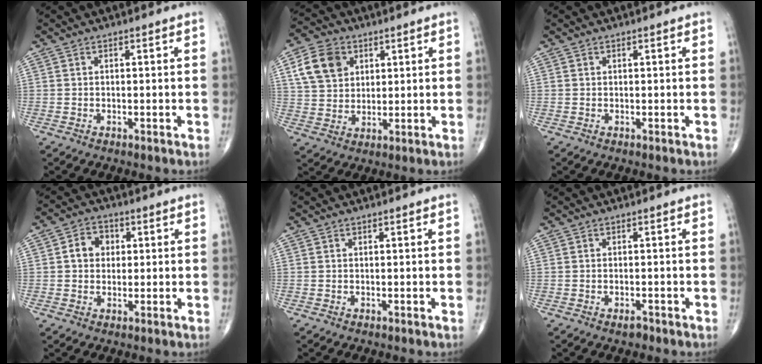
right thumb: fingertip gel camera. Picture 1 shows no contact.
{"total": 10.2, "force": [3.6, 7.7, 5.7], "torque": [-0.089, -0.001, 0.066]}
{"total": 0.0}
{"total": 5.4, "force": [0.8, 4.5, 2.8], "torque": [-0.025, 0.009, 0.007]}
{"total": 0.0}
{"total": 1.4, "force": [-1.0, 0.7, 0.8], "torque": [-0.014, 0.003, -0.015]}